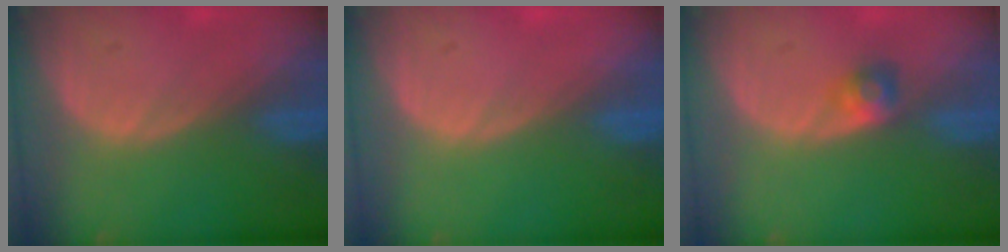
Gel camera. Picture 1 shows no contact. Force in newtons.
{"total": 0.0}
{"total": 2.4, "press": 2.3, "slide": 0.7}